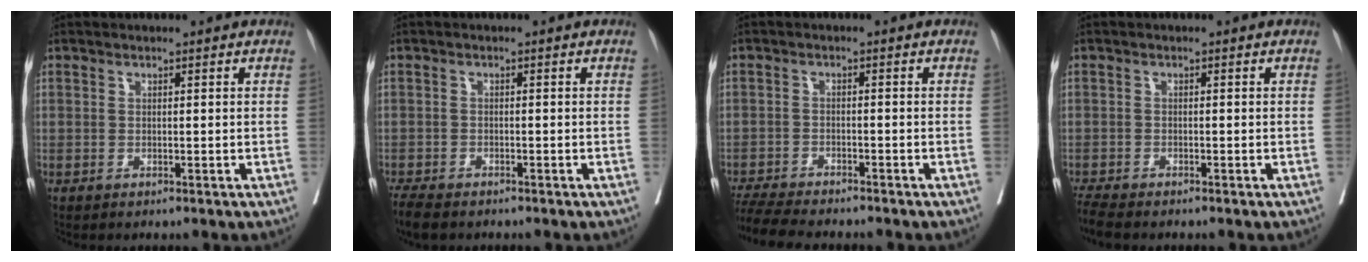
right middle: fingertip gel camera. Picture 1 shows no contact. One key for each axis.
{"total": 4.5, "fx": -3.8, "fy": 1.4, "fz": 2.0, "tx": -0.038, "ty": -0.011, "tz": -0.061}
{"total": 9.5, "fx": -8.6, "fy": 1.0, "fz": 3.8, "tx": -0.058, "ty": -0.014, "tz": -0.136}
{"total": 3.8, "fx": -3.5, "fy": 0.4, "fz": 1.5, "tx": -0.030, "ty": -0.015, "tz": -0.062}